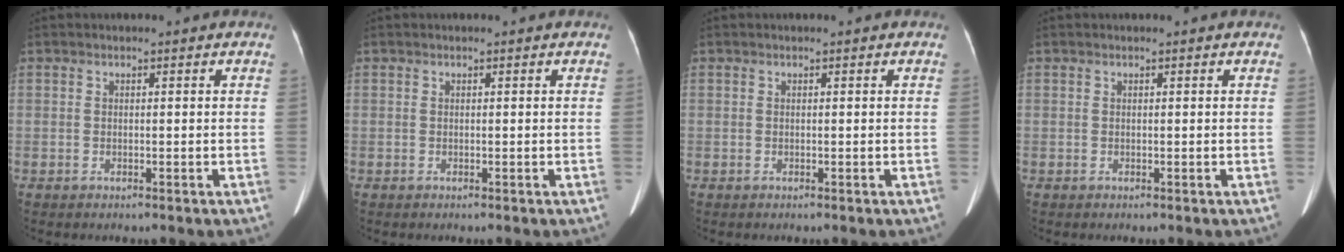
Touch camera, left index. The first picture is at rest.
{"total": 0.0}
{"total": 0.0}
{"total": 0.0}